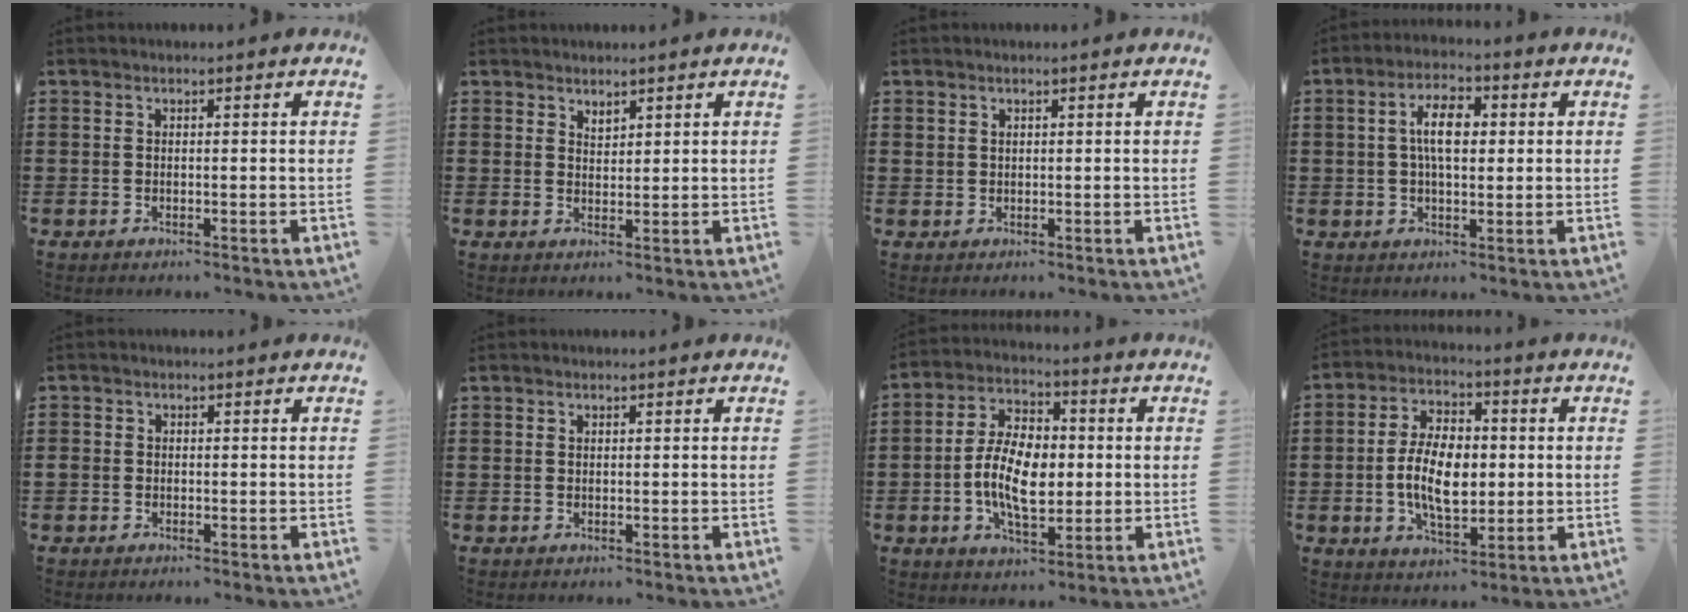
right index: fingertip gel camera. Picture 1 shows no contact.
{"total": 1.6, "force": [1.5, 0.6, 0.2], "torque": [-0.007, 0.001, 0.029]}
{"total": 1.0, "force": [0.8, 0.6, 0.1], "torque": [-0.004, 0.001, 0.017]}
{"total": 6.0, "force": [0.7, 2.6, 5.4], "torque": [-0.099, 0.010, 0.007]}
{"total": 0.9, "force": [-0.3, 0.8, 0.3], "torque": [-0.008, 0.003, -0.008]}
{"total": 0.0}
{"total": 9.8, "force": [-1.1, 5.5, 8.0], "torque": [-0.177, 0.009, -0.024]}
{"total": 9.4, "force": [-0.6, 5.3, 7.8], "torque": [-0.160, 0.006, -0.017]}